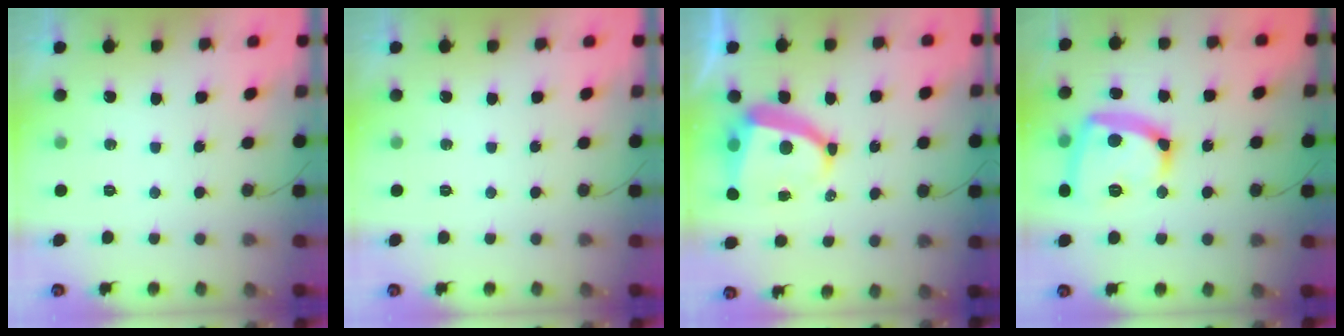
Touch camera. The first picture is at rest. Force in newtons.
{"total": 0.0}
{"total": 10.0, "press": 9.9, "slide": 1.5}
{"total": 16.8, "press": 16.7, "slide": 1.6}